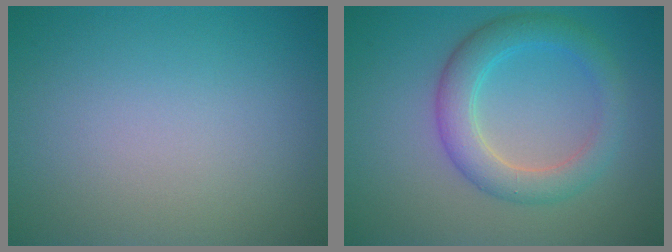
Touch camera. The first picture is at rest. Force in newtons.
{"total": 4.3, "press": 4.3, "slide": 0.2}